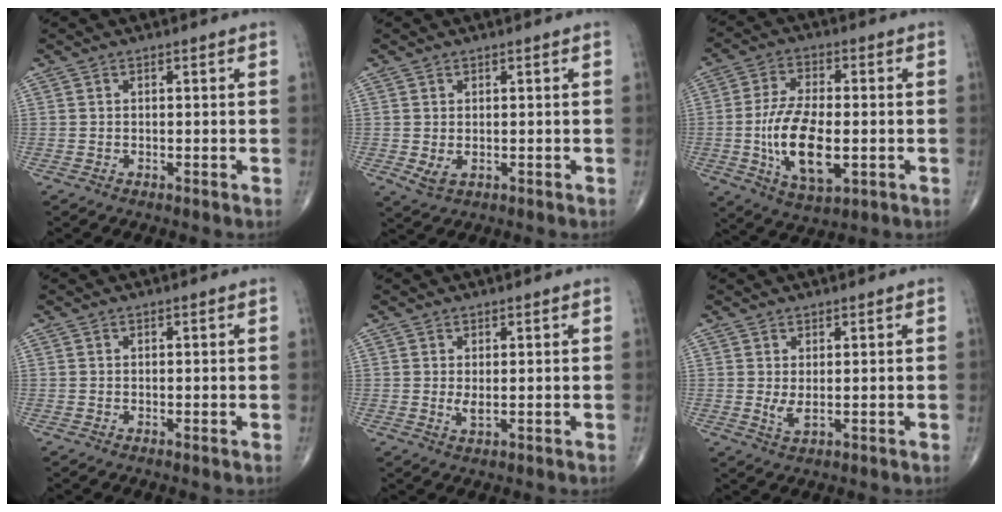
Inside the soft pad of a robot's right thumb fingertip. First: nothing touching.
{"total": 2.5, "force": [-0.1, 1.6, 1.9], "torque": [-0.037, -0.005, 0.005]}
{"total": 14.2, "force": [-2.3, 6.6, 12.3], "torque": [-0.229, -0.005, -0.036]}
{"total": 0.0}
{"total": 1.7, "force": [0.3, 0.6, 1.6], "torque": [-0.032, -0.007, 0.008]}
{"total": 2.4, "force": [0.4, 0.9, 2.2], "torque": [-0.045, -0.010, 0.012]}